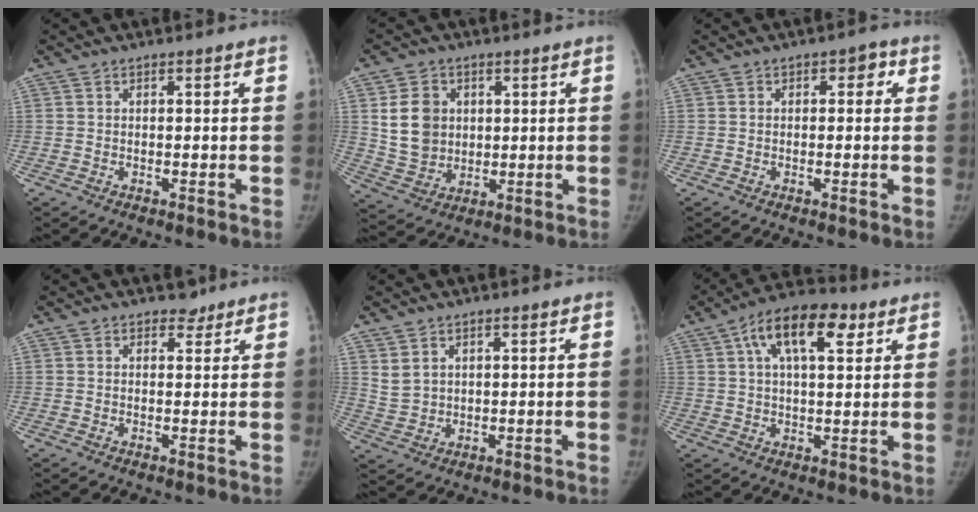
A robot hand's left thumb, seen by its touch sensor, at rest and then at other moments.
{"total": 9.6, "force": [2.3, 7.9, 4.9], "torque": [-0.062, -0.011, 0.054]}
{"total": 2.5, "force": [0.4, 1.6, 1.9], "torque": [0.000, 0.006, -0.004]}
{"total": 1.9, "force": [1.4, 1.2, 0.1], "torque": [0.013, -0.009, 0.015]}
{"total": 3.4, "force": [1.9, 2.3, 1.5], "torque": [-0.024, -0.012, 0.050]}
{"total": 13.0, "force": [5.5, 5.9, 10.2], "torque": [-0.149, 0.009, 0.083]}